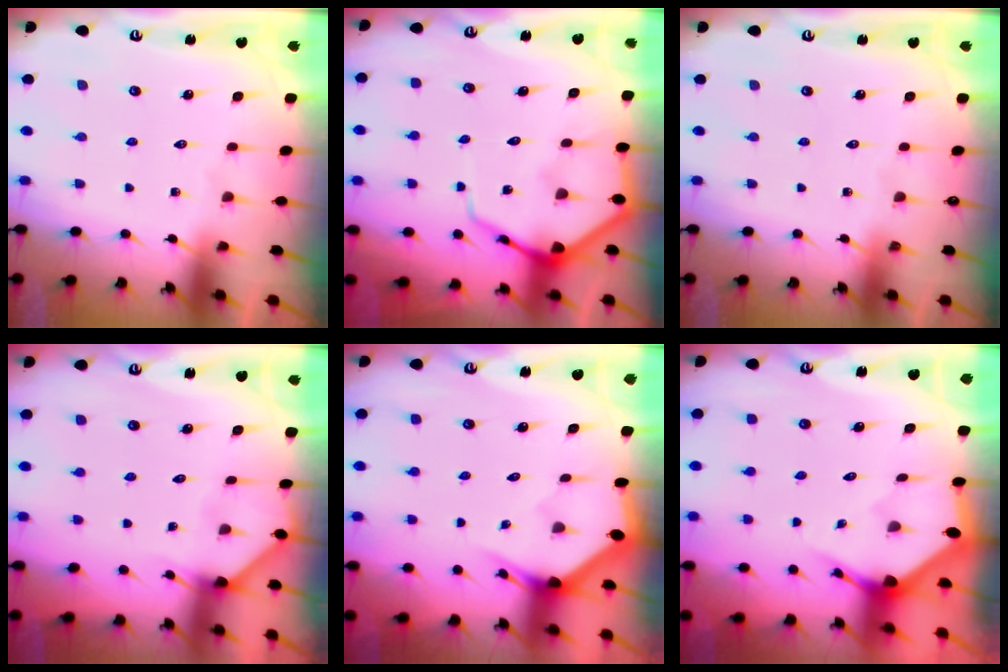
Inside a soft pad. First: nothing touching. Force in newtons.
{"total": 8.2, "press": 8.2, "slide": 0.9}
{"total": 0.0}
{"total": 2.7, "press": 2.7, "slide": 0.2}
{"total": 3.2, "press": 3.2, "slide": 0.1}
{"total": 3.2, "press": 3.2, "slide": 0.1}